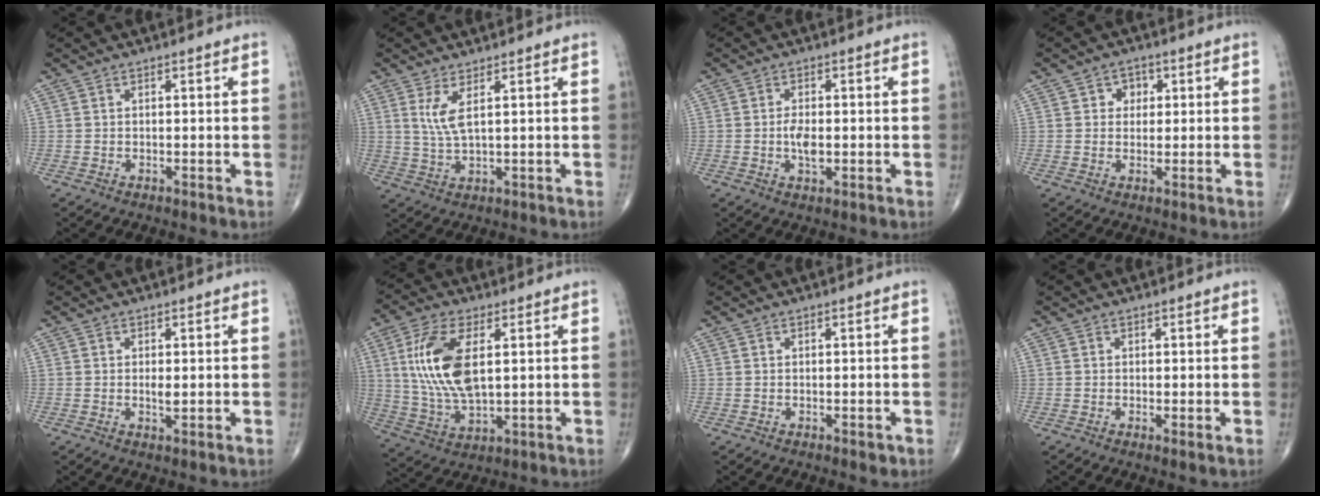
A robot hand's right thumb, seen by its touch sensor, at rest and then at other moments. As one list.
[{"total": 4.4, "force": [1.7, 0.9, 4.0], "torque": [-0.089, -0.016, 0.045]}, {"total": 3.7, "force": [-0.5, 1.8, 3.2], "torque": [-0.055, -0.002, -0.010]}, {"total": 3.4, "force": [0.9, 2.9, 1.5], "torque": [0.004, 0.002, 0.008]}, {"total": 1.6, "force": [0.0, 0.5, 1.5], "torque": [-0.024, -0.004, 0.001]}, {"total": 14.4, "force": [3.1, 6.6, 12.4], "torque": [-0.255, -0.011, 0.067]}, {"total": 0.7, "force": [-0.2, 0.4, 0.5], "torque": [0.001, 0.000, -0.003]}, {"total": 0.9, "force": [-0.1, 0.1, 0.9], "torque": [-0.014, -0.004, -0.004]}]